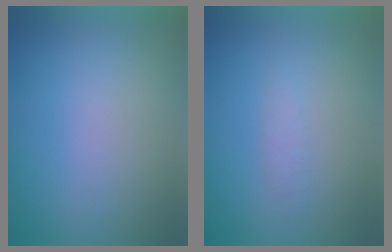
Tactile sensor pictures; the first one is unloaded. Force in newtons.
{"total": 1.3}